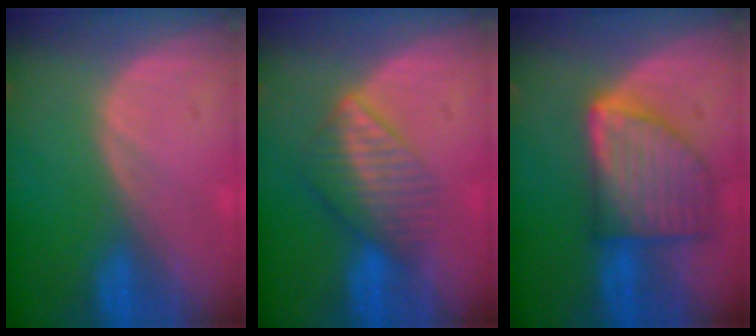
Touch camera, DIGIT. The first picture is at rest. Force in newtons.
{"total": 6.7, "press": 5.9, "slide": 3.1}
{"total": 9.1, "press": 9.1, "slide": 0.6}